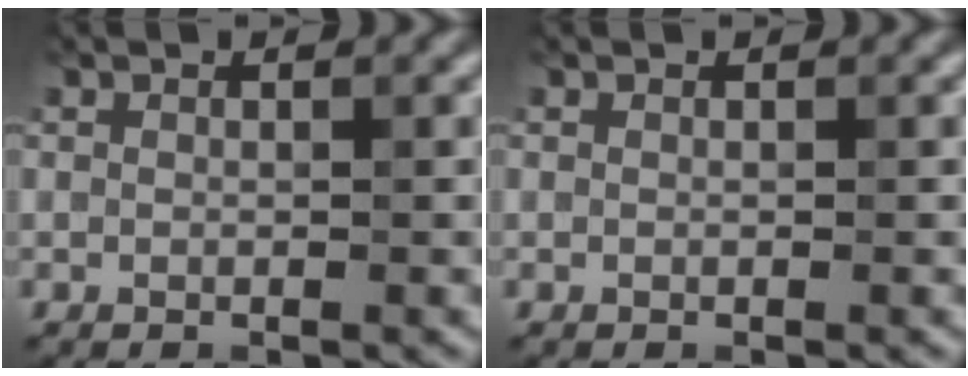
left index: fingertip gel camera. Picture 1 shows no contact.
{"total": 0.0}